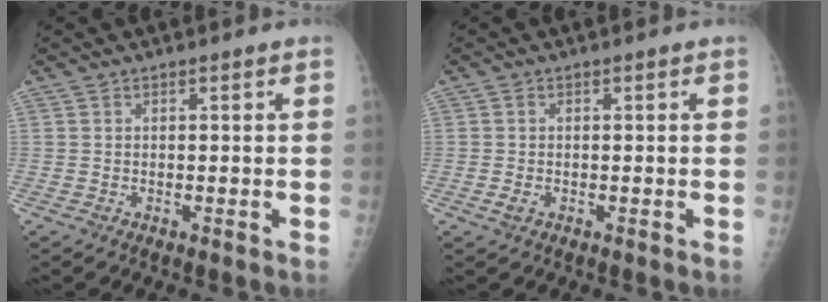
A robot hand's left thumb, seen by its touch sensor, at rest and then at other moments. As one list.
[{"total": 1.8, "force": [-0.7, 1.1, 1.2], "torque": [-0.026, 0.004, -0.015]}]